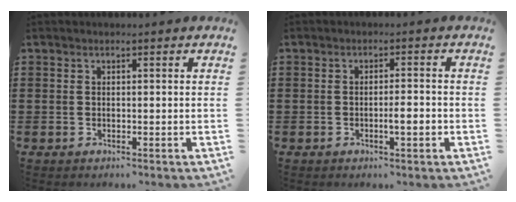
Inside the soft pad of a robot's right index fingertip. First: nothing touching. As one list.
[{"total": 3.1, "force": [-0.9, 0.5, 2.9], "torque": [-0.049, -0.001, -0.016]}]